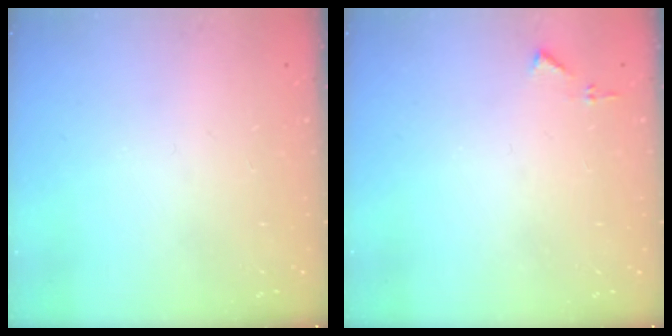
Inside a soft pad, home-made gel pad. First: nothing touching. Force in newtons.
{"total": 4.4, "press": 4.4, "slide": 0.6}